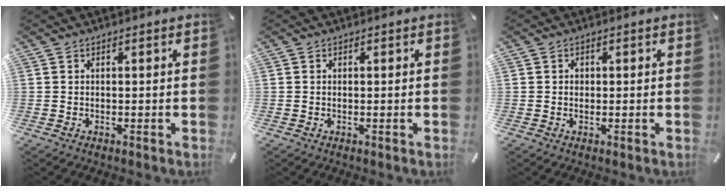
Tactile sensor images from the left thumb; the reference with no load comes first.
{"total": 0.5, "force": [0.0, 0.3, 0.4], "torque": [-0.010, 0.000, 0.000]}
{"total": 1.1, "force": [0.1, 1.0, 0.5], "torque": [-0.004, 0.000, -0.002]}